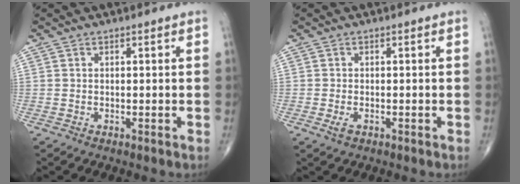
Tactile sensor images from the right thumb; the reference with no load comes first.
{"total": 1.8, "force": [-0.7, 1.0, 1.3], "torque": [-0.029, 0.000, -0.013]}